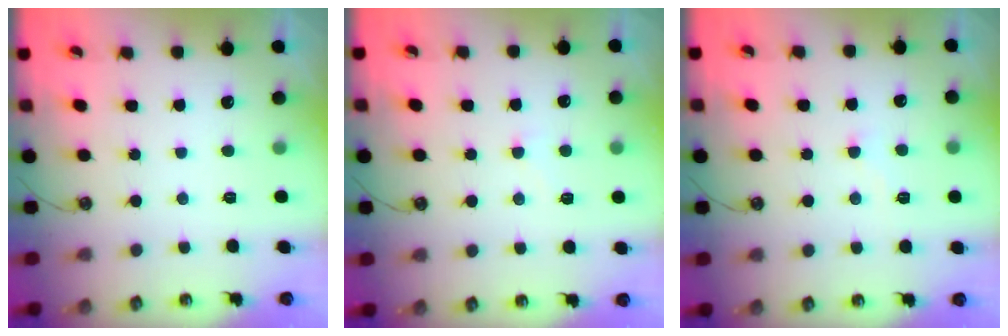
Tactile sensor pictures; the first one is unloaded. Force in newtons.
{"total": 4.5, "press": 4.4, "slide": 0.8}
{"total": 2.7, "press": 2.7, "slide": 0.5}